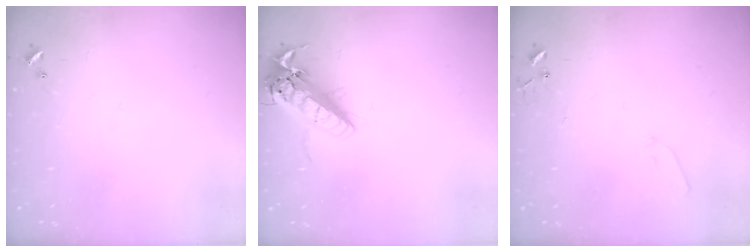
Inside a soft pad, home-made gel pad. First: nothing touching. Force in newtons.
{"total": 18.2, "press": 17.9, "slide": 3.4}
{"total": 3.4, "press": 3.4, "slide": 0.5}